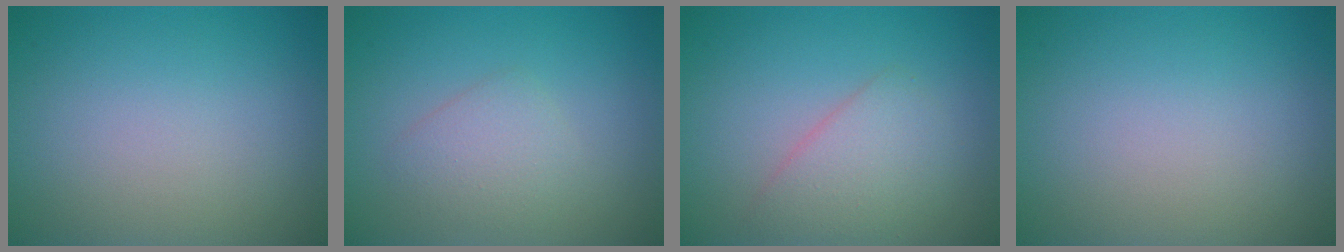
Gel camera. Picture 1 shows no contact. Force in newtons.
{"total": 2.1, "press": 2.1, "slide": 0.0}
{"total": 2.8, "press": 2.7, "slide": 0.2}
{"total": 0.0}